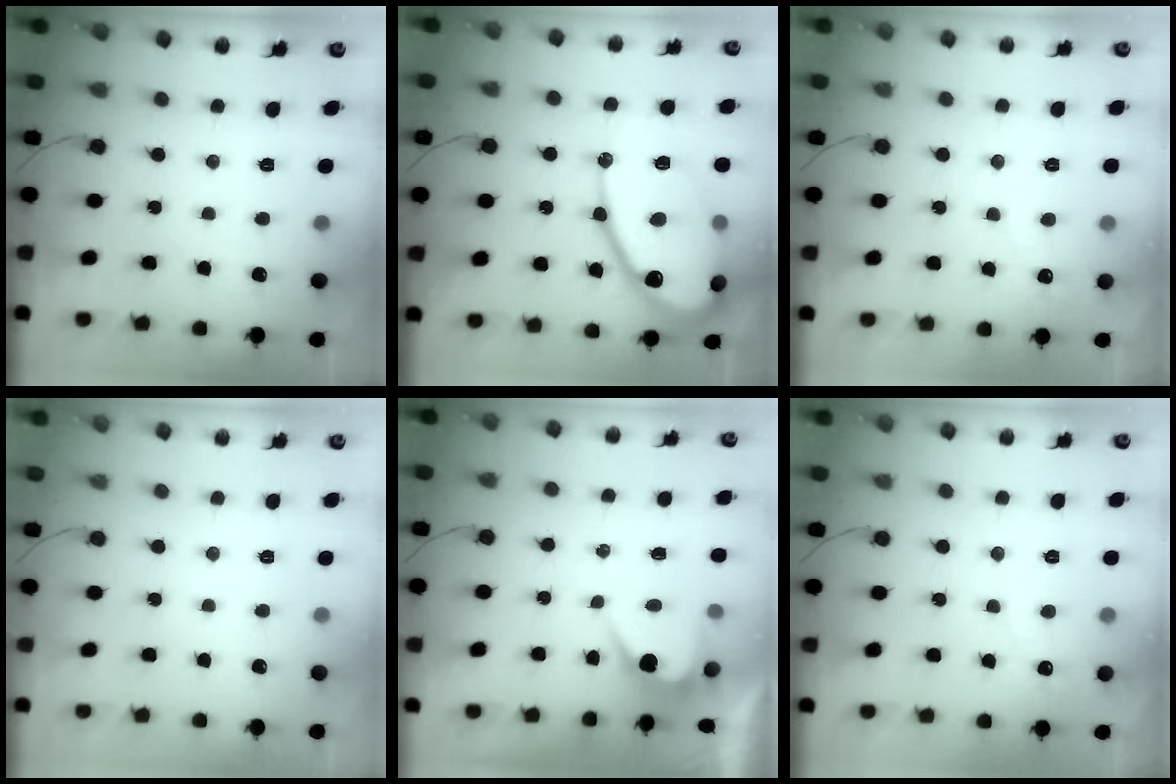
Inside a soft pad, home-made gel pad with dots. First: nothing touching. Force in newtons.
{"total": 22.9, "press": 22.8, "slide": 2.2}
{"total": 2.9, "press": 2.9, "slide": 0.3}
{"total": 0.0}
{"total": 5.6, "press": 5.6, "slide": 0.4}
{"total": 2.9, "press": 2.9, "slide": 0.3}